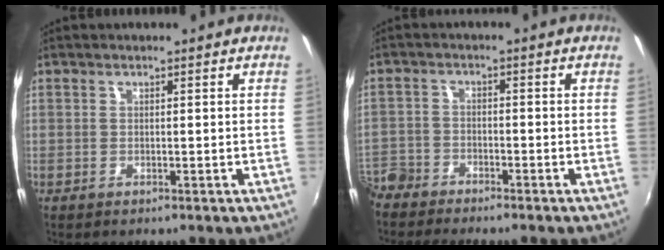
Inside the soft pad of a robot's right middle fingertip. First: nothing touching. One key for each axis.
{"total": 7.1, "fx": -6.4, "fy": 2.7, "fz": 1.0, "tx": -0.047, "ty": -0.005, "tz": -0.132}